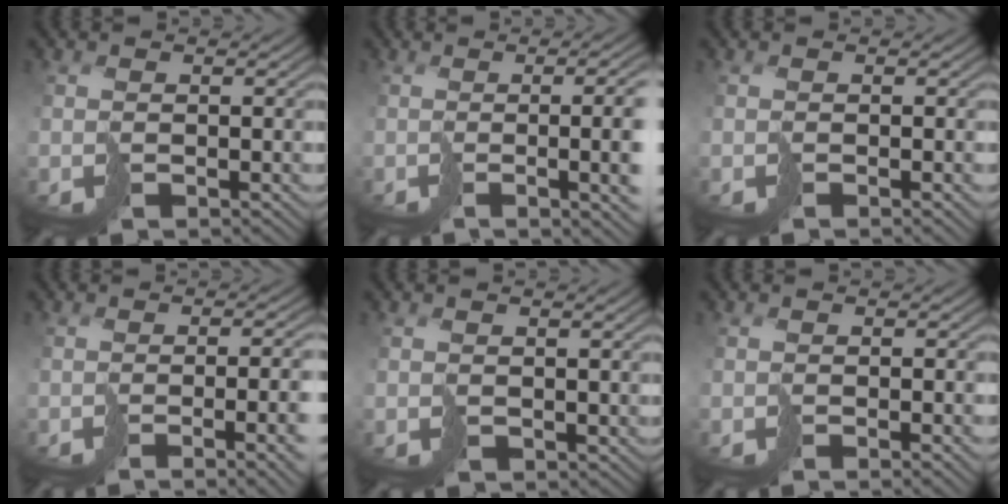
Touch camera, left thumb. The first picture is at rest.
{"total": 14.7, "force": [-1.4, 6.0, 13.3], "torque": [-0.144, 0.000, -0.007]}
{"total": 0.7, "force": [-0.3, 0.0, 0.6], "torque": [-0.009, -0.002, -0.009]}
{"total": 9.0, "force": [-2.4, 2.9, 8.1], "torque": [-0.088, -0.011, -0.028]}
{"total": 0.8, "force": [0.6, 0.5, 0.1], "torque": [-0.005, -0.001, 0.011]}
{"total": 1.3, "force": [-0.5, 0.1, 1.1], "torque": [-0.017, 0.000, -0.013]}